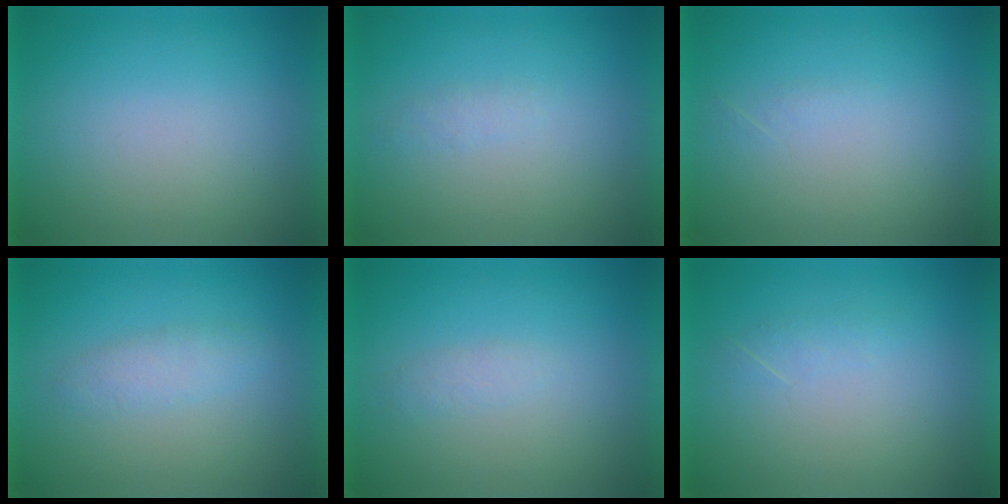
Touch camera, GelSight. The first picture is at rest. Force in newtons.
{"total": 1.2}
{"total": 1.0}
{"total": 2.2}
{"total": 1.4}
{"total": 1.3}